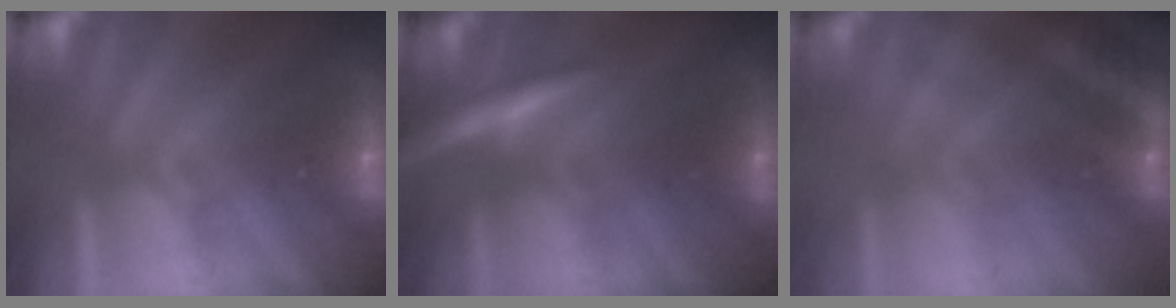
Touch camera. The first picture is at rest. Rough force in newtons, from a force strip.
{"total": 3.0}
{"total": 2.8}